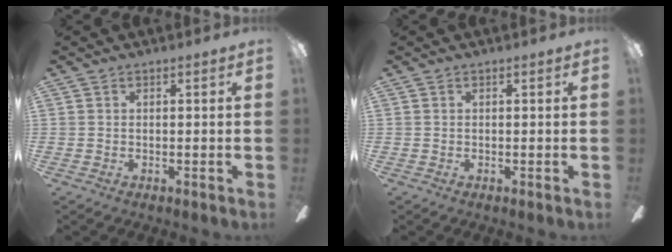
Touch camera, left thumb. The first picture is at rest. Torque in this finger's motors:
{"motor_torque": [-0.01, 0.01, -0.03, 0.09, 0.00]}